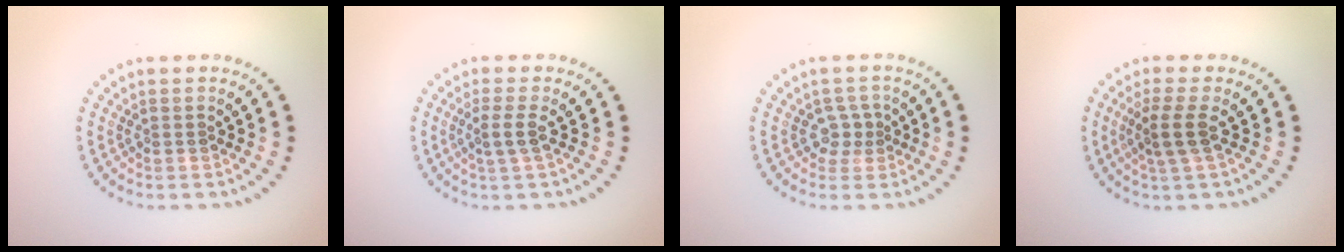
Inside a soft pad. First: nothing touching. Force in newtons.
{"total": 1.7, "press": 1.4, "slide": 1.0}
{"total": 2.0, "press": 1.5, "slide": 1.2}
{"total": 2.6, "press": 2.1, "slide": 1.4}